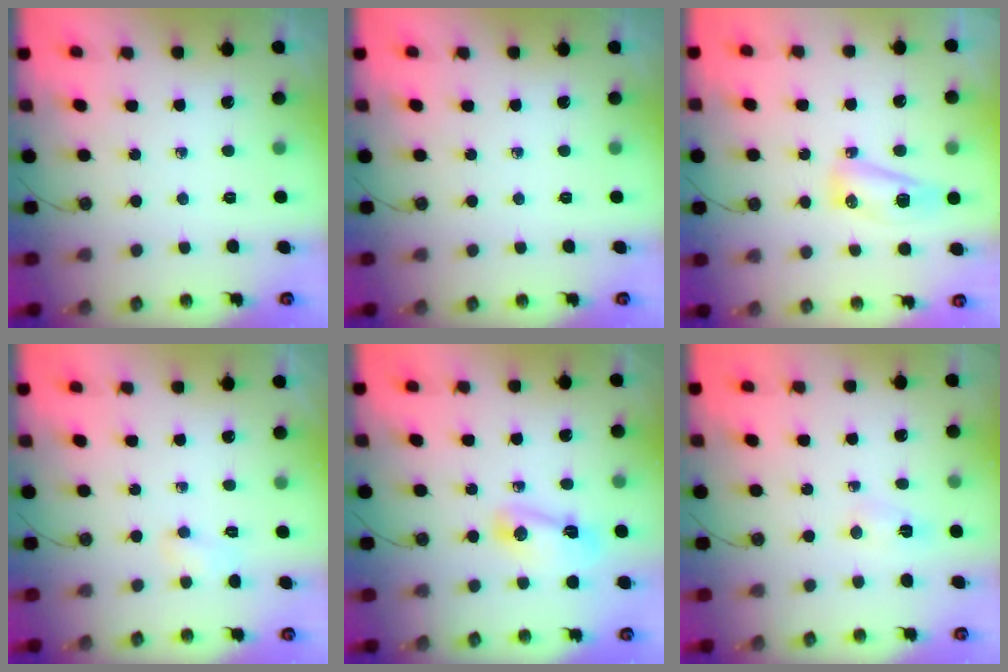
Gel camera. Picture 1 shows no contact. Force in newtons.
{"total": 0.0}
{"total": 7.9, "press": 7.9, "slide": 1.1}
{"total": 11.7, "press": 4.7, "slide": 10.7}
{"total": 5.4, "press": 5.4, "slide": 0.4}
{"total": 2.7, "press": 2.7, "slide": 0.4}